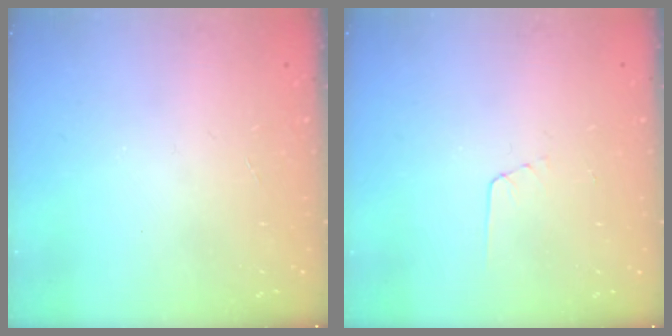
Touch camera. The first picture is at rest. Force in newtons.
{"total": 2.7, "press": 2.7, "slide": 0.2}